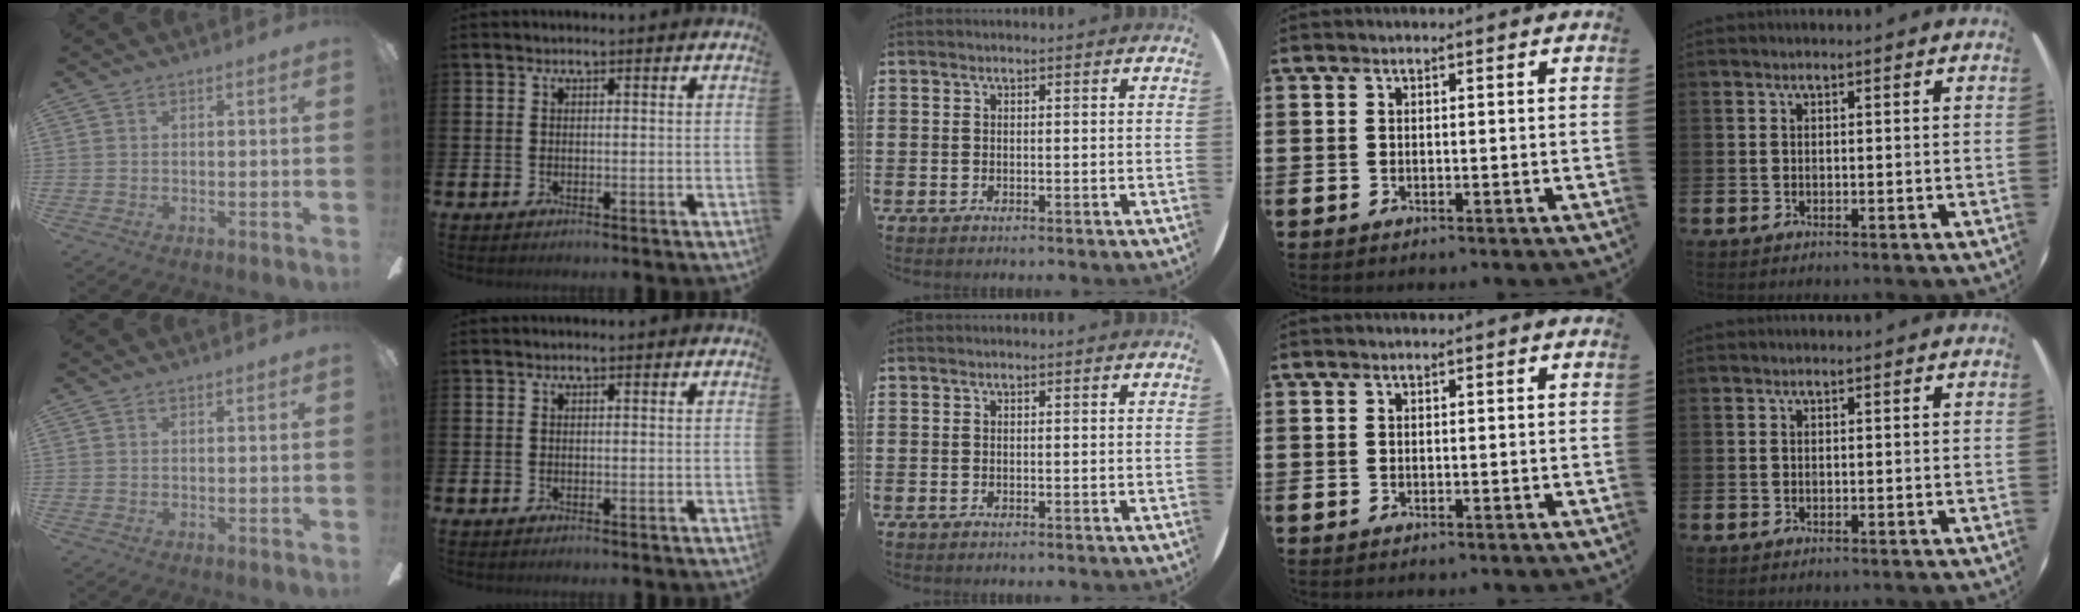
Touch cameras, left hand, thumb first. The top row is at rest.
{}